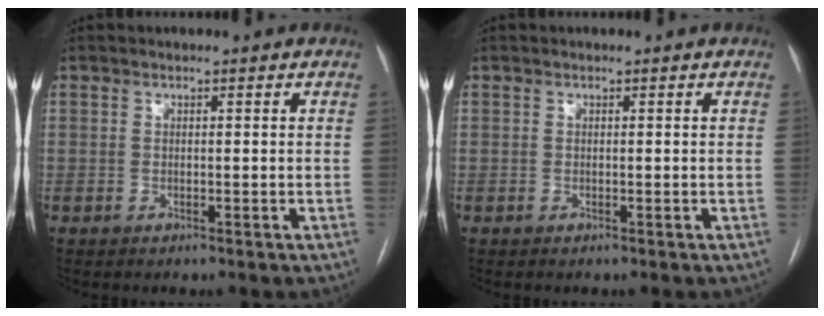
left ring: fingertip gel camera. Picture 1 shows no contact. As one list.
[{"total": 0.0}]